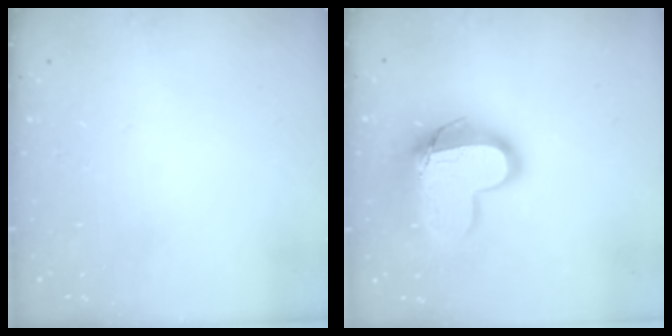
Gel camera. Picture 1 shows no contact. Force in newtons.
{"total": 15.2, "press": 15.2, "slide": 1.3}